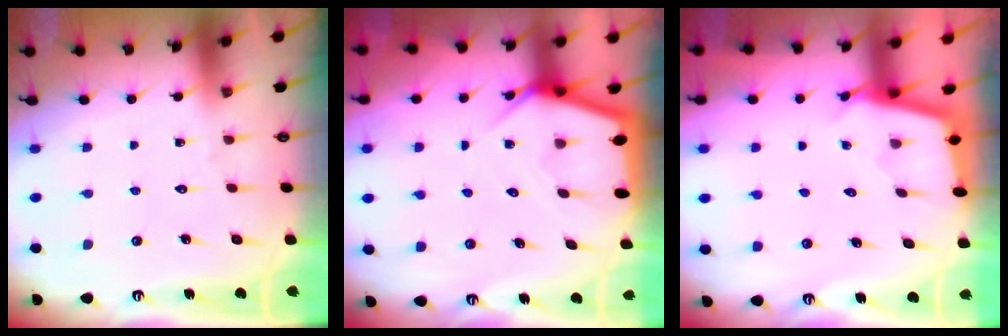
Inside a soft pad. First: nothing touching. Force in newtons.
{"total": 6.6, "press": 6.6, "slide": 0.6}
{"total": 2.5, "press": 2.5, "slide": 0.2}